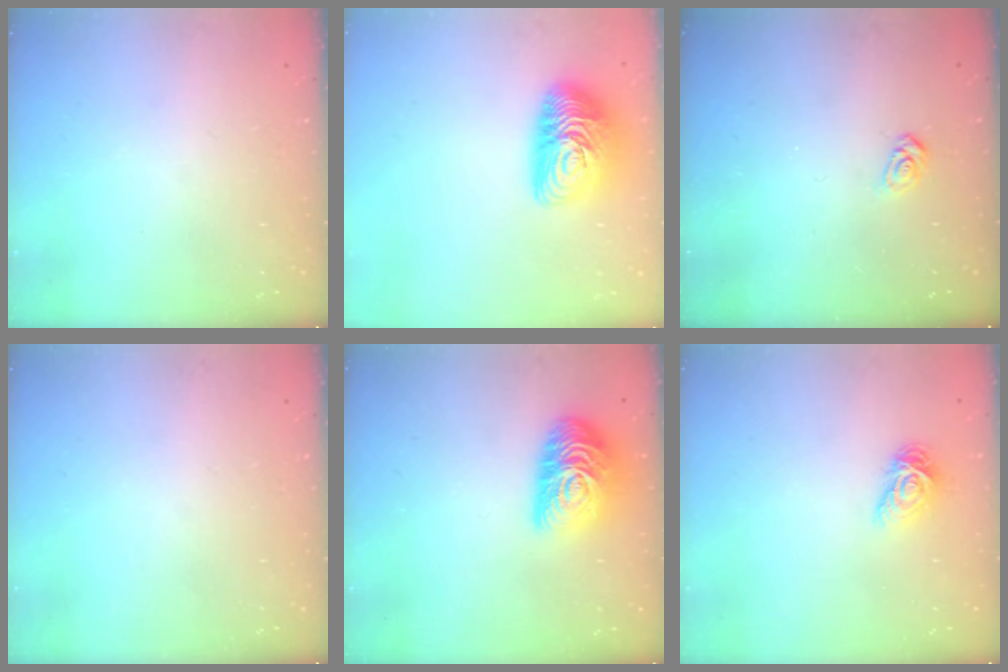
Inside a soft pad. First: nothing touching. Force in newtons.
{"total": 15.1, "press": 15.1, "slide": 0.9}
{"total": 5.5, "press": 5.5, "slide": 0.3}
{"total": 0.0}
{"total": 16.2, "press": 16.2, "slide": 0.9}
{"total": 6.3, "press": 6.3, "slide": 0.1}